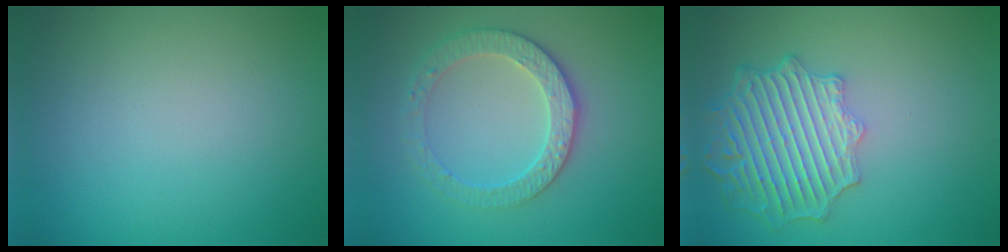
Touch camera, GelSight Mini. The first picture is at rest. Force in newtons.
{"total": 3.3, "press": 3.3, "slide": 0.6}
{"total": 6.3, "press": 5.2, "slide": 3.6}